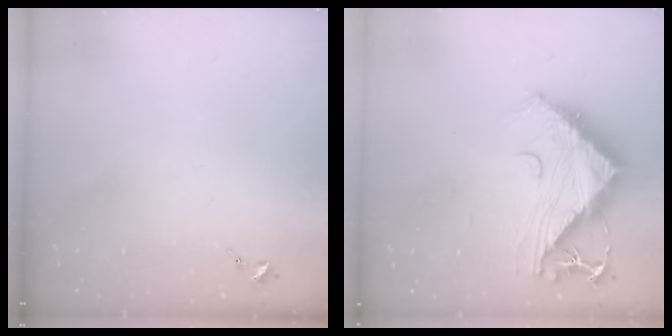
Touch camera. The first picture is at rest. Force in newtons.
{"total": 14.1, "press": 14.0, "slide": 1.3}